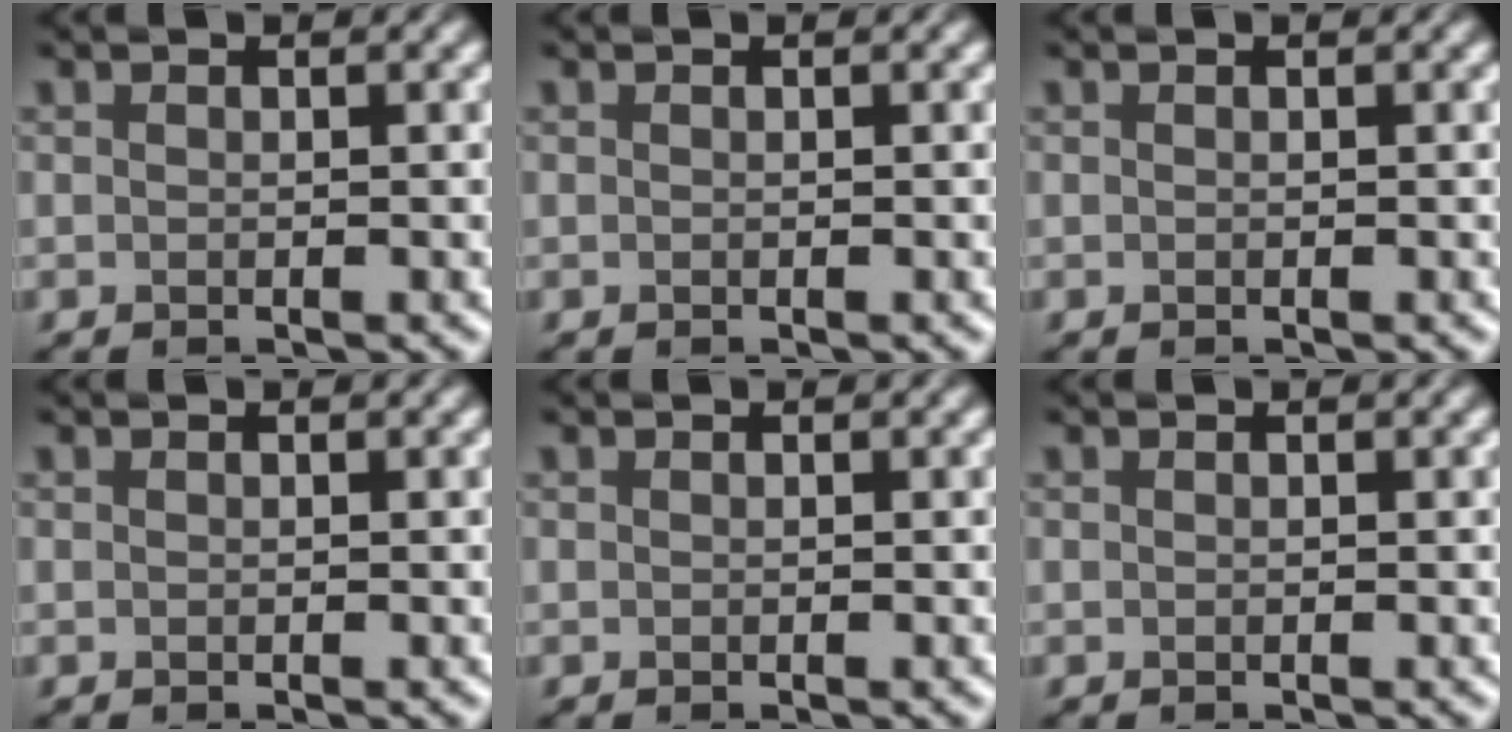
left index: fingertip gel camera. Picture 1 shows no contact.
{"total": 0.0}
{"total": 0.0}
{"total": 0.0}
{"total": 0.0}
{"total": 0.0}